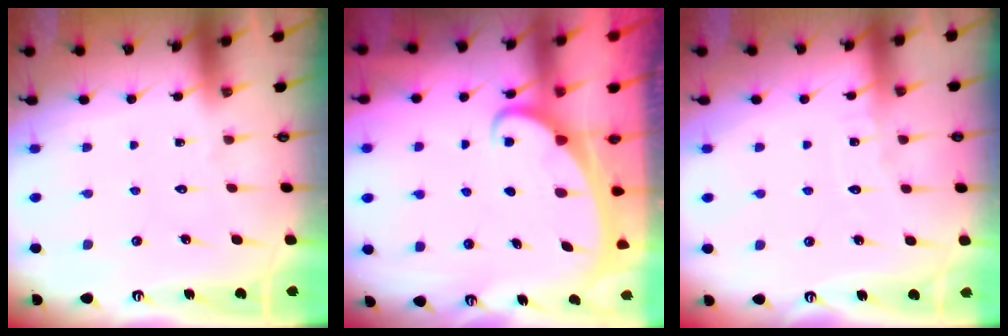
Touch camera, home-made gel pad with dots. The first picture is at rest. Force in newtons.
{"total": 2.0, "press": 2.0, "slide": 0.2}
{"total": 3.0, "press": 3.0, "slide": 0.3}